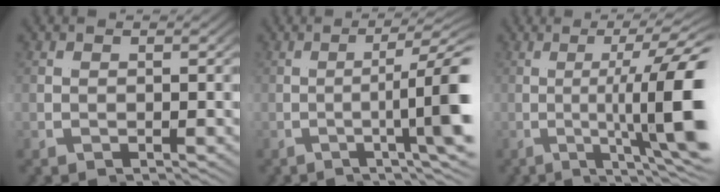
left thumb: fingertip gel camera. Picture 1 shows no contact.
{"total": 7.0, "force": [-0.2, -3.3, 6.2], "torque": [-0.059, 0.053, -0.031]}
{"total": 9.2, "force": [0.3, -3.2, 8.7], "torque": [-0.116, 0.057, -0.022]}